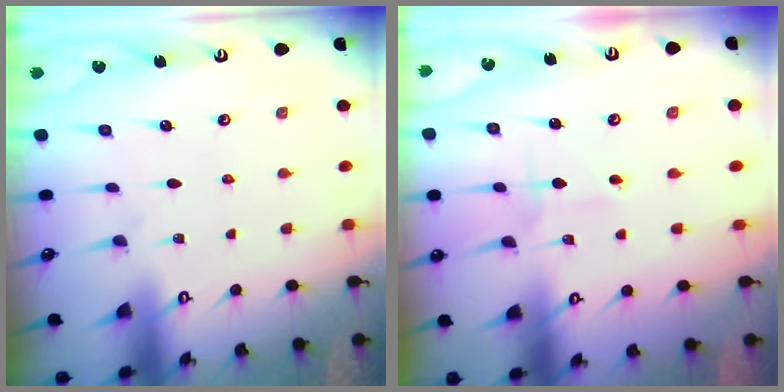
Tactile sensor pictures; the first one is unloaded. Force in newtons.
{"total": 2.3, "press": 2.3, "slide": 0.2}